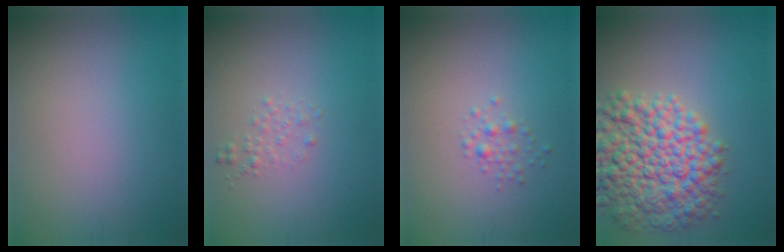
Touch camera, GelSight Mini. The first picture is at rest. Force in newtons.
{"total": 1.0, "press": 1.0, "slide": 0.0}
{"total": 1.2, "press": 1.2, "slide": 0.0}
{"total": 9.6, "press": 9.6, "slide": 0.3}